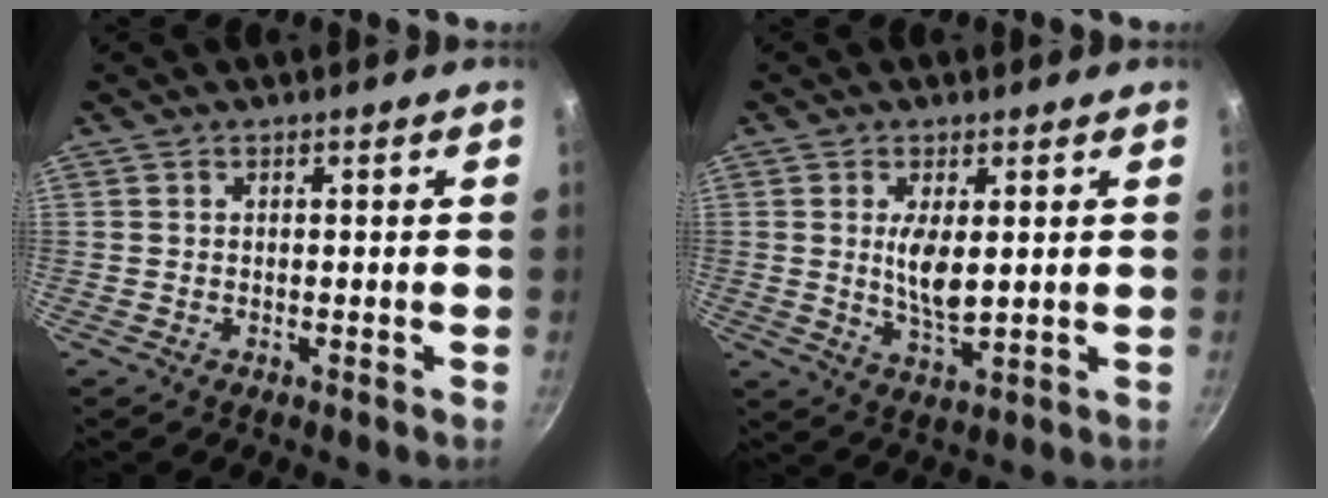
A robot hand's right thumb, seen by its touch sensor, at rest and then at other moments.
{"total": 6.5, "force": [1.1, 2.5, 5.9], "torque": [-0.106, -0.019, 0.027]}